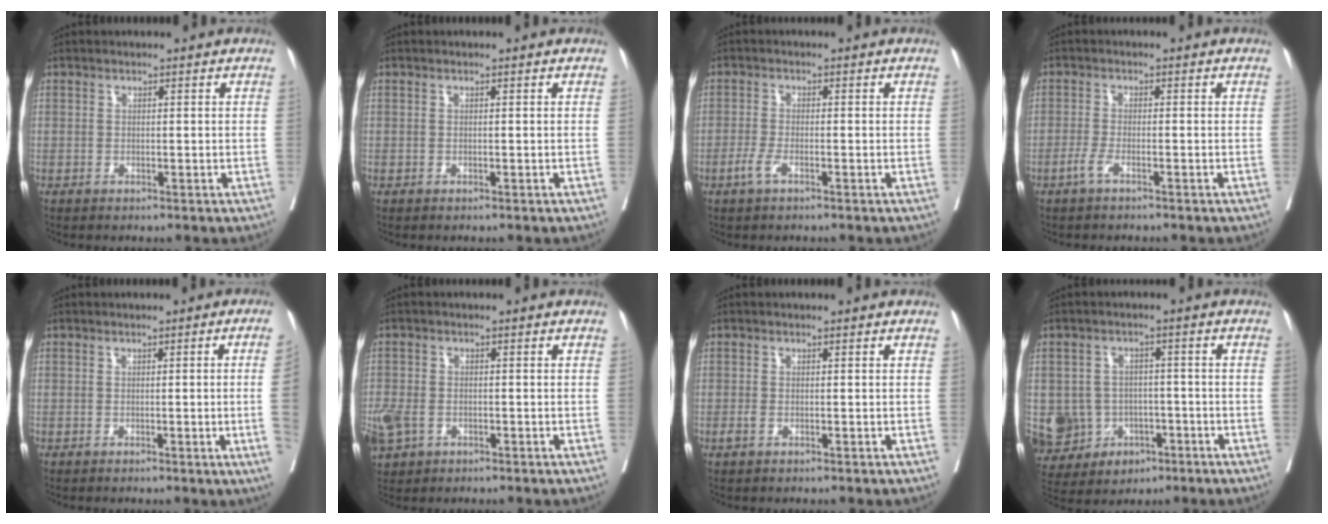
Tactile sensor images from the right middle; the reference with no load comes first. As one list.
[{"total": 0.0}, {"total": 2.3, "force": [-1.3, 0.7, 1.8], "torque": [-0.045, -0.002, -0.028]}, {"total": 1.9, "force": [-1.3, 0.2, 1.4], "torque": [-0.035, -0.002, -0.028]}, {"total": 5.9, "force": [-0.8, -2.2, 5.4], "torque": [-0.067, -0.015, -0.006]}, {"total": 8.8, "force": [-3.9, 6.3, 4.7], "torque": [-0.140, -0.008, -0.065]}, {"total": 0.8, "force": [-0.4, 0.4, 0.6], "torque": [-0.016, -0.001, -0.005]}, {"total": 9.3, "force": [-2.9, 8.5, 2.6], "torque": [-0.065, 0.014, -0.032]}]